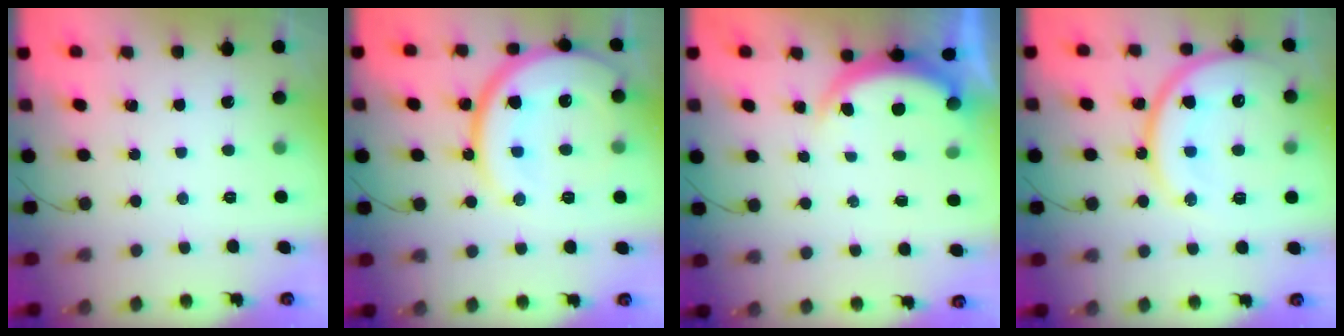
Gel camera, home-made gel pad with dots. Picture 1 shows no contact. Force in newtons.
{"total": 21.0, "press": 20.9, "slide": 2.2}
{"total": 4.8, "press": 4.6, "slide": 1.2}
{"total": 20.5, "press": 20.5, "slide": 1.8}